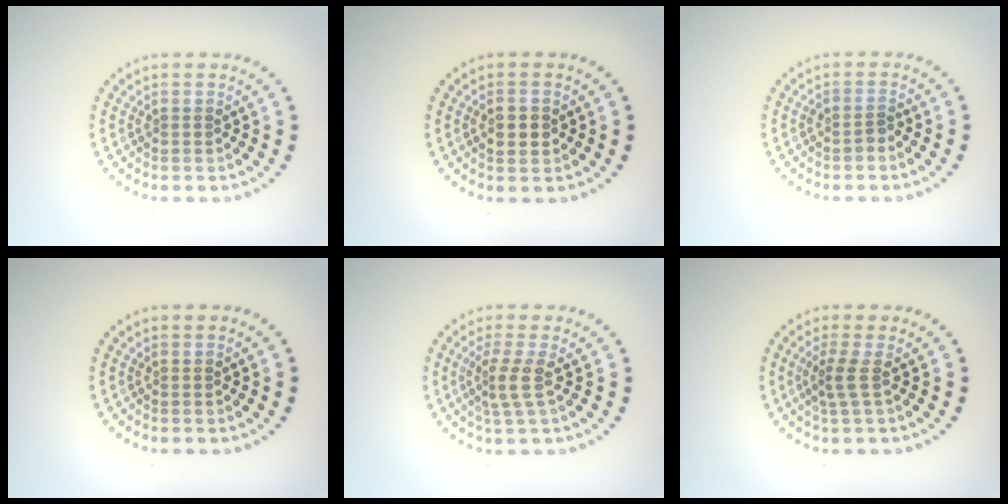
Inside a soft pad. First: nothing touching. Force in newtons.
{"total": 2.3, "press": 2.3, "slide": 0.1}
{"total": 1.1, "press": 0.8, "slide": 0.7}
{"total": 0.0}
{"total": 2.3, "press": 1.6, "slide": 1.7}
{"total": 1.9, "press": 1.3, "slide": 1.4}